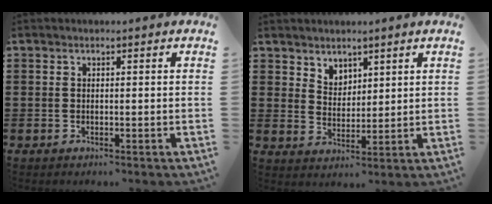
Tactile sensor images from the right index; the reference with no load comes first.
{"total": 3.5, "force": [2.9, 1.9, -0.2], "torque": [-0.008, -0.001, 0.055]}